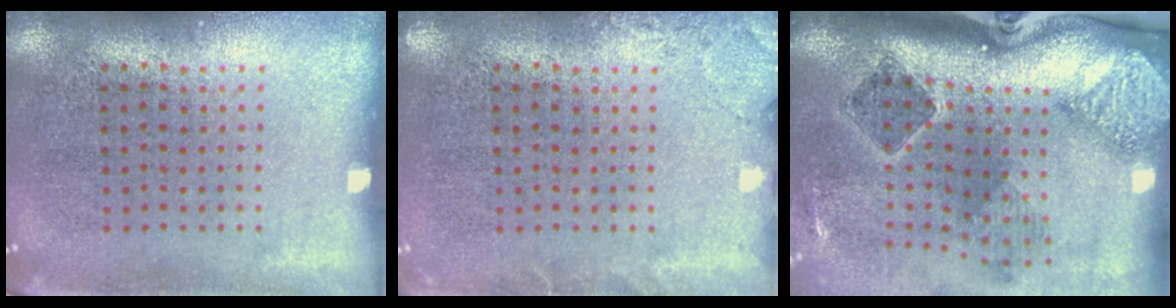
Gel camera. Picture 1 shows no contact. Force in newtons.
{"total": 1.7, "press": 1.7, "slide": 0.3}
{"total": 2.8, "press": 1.9, "slide": 2.1}